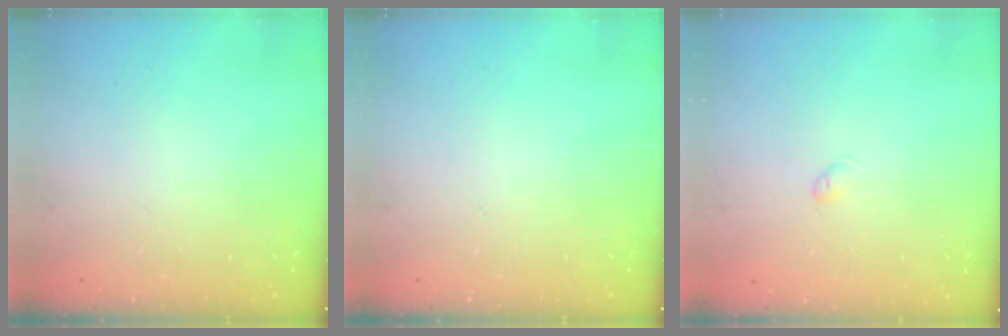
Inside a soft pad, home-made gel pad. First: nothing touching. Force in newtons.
{"total": 0.0}
{"total": 3.3, "press": 3.2, "slide": 0.6}